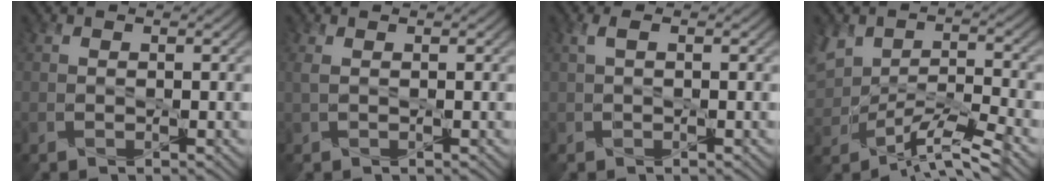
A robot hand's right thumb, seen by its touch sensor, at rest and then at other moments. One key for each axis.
{"total": 1.0, "fx": 0.4, "fy": 0.2, "fz": 0.9, "tx": -0.023, "ty": 0.003, "tz": 0.006}
{"total": 1.1, "fx": 0.3, "fy": 0.3, "fz": 1.0, "tx": -0.024, "ty": 0.005, "tz": 0.005}
{"total": 8.6, "fx": -4.1, "fy": 4.7, "fz": 5.9, "tx": -0.117, "ty": -0.006, "tz": -0.085}